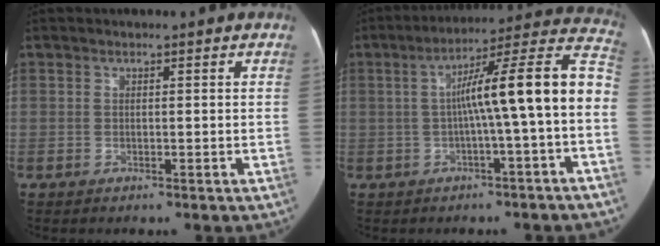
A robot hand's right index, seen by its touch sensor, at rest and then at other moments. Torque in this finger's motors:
{"motor_torque": [1.87, -0.22, 0.91, 0.21]}